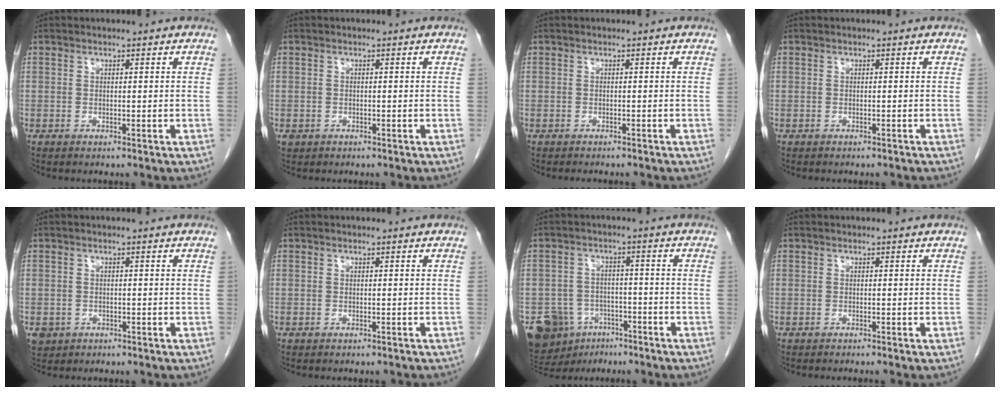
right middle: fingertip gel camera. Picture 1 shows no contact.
{"total": 0.9, "force": [-0.4, 0.8, 0.2], "torque": [-0.007, 0.003, -0.003]}
{"total": 3.1, "force": [-2.8, 0.6, 1.2], "torque": [-0.015, -0.004, -0.031]}
{"total": 2.6, "force": [-2.4, 0.6, 0.9], "torque": [-0.014, -0.003, -0.027]}
{"total": 2.6, "force": [-1.3, 2.2, 0.5], "torque": [-0.009, 0.003, -0.018]}
{"total": 2.6, "force": [-2.4, 0.6, 0.9], "torque": [-0.014, -0.003, -0.028]}
{"total": 11.0, "force": [-6.5, 8.1, 3.5], "torque": [-0.080, 0.012, -0.096]}
{"total": 1.6, "force": [-1.4, -0.2, 0.8], "torque": [-0.005, 0.004, -0.017]}